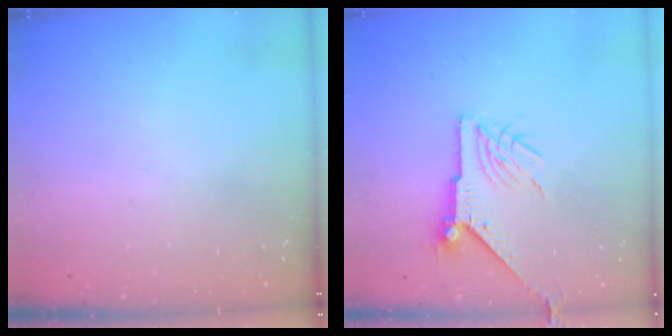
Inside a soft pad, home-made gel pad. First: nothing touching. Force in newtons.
{"total": 9.0, "press": 9.0, "slide": 0.4}